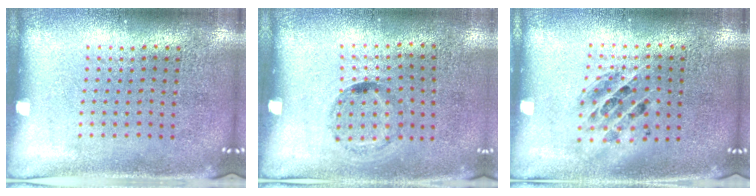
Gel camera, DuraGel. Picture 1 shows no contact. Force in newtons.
{"total": 1.3, "press": 0.7, "slide": 1.1}
{"total": 1.4, "press": 1.2, "slide": 0.7}